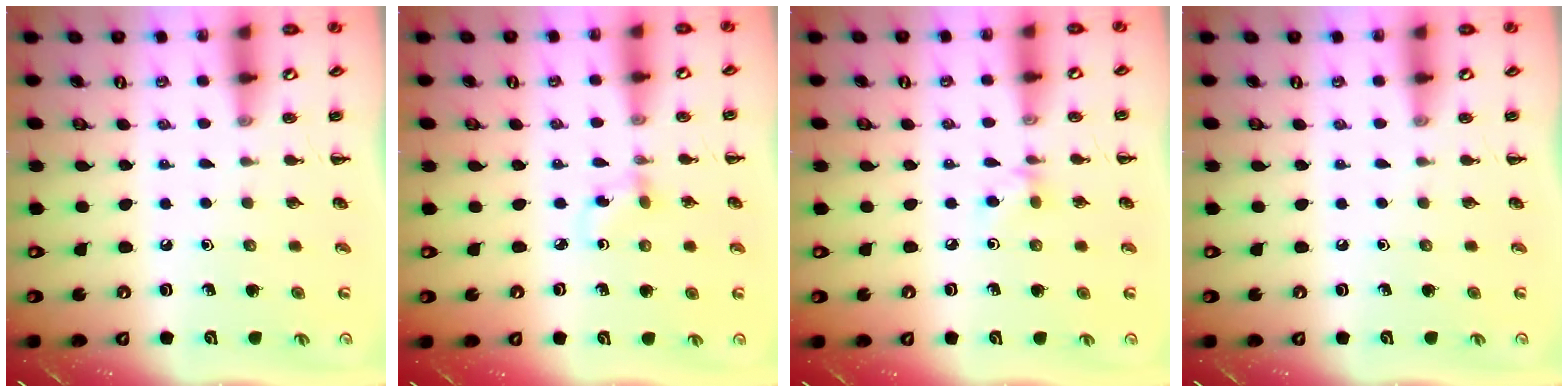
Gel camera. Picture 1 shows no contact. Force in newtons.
{"total": 3.0, "press": 2.8, "slide": 1.2}
{"total": 4.6, "press": 4.3, "slide": 1.5}
{"total": 0.0}